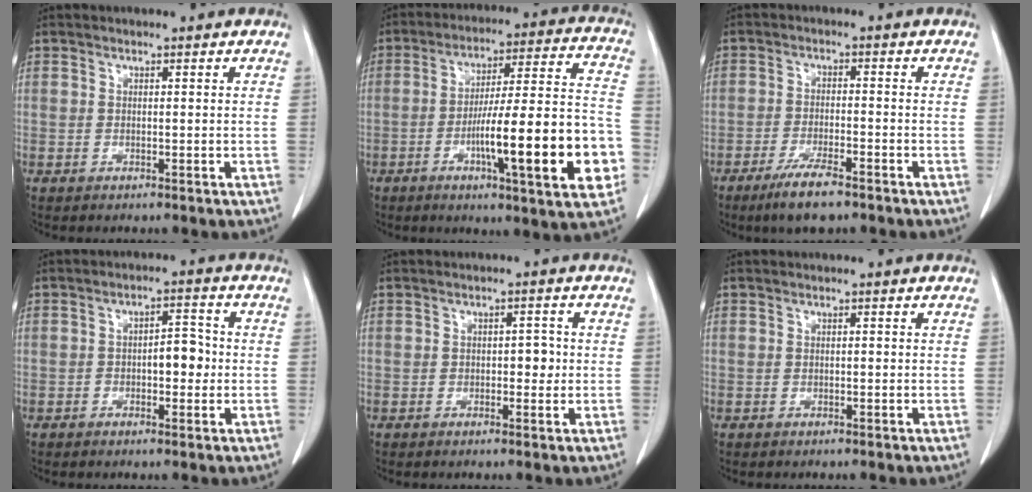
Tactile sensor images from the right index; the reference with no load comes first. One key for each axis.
{"total": 20.1, "fx": -5.9, "fy": 1.9, "fz": 19.1, "tx": -0.244, "ty": 0.015, "tz": -0.080}
{"total": 6.7, "fx": -4.8, "fy": 0.9, "fz": 4.6, "tx": -0.087, "ty": -0.013, "tz": -0.081}
{"total": 4.4, "fx": -0.4, "fy": 2.1, "fz": 3.9, "tx": -0.047, "ty": 0.016, "tz": -0.003}
{"total": 2.4, "fx": 0.0, "fy": 1.4, "fz": 2.0, "tx": -0.016, "ty": 0.007, "tz": 0.002}
{"total": 0.0}